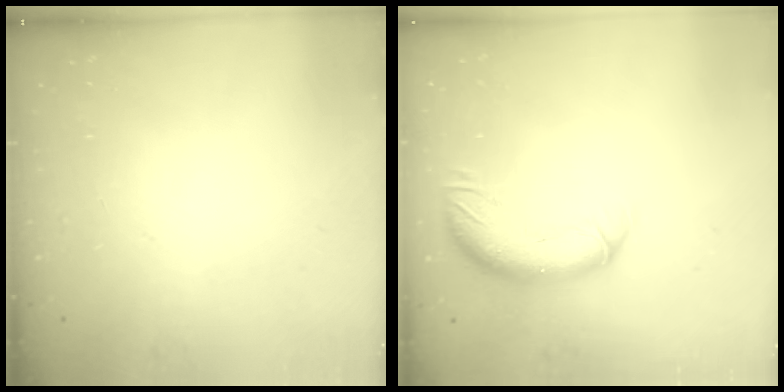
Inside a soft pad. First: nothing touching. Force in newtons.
{"total": 11.7, "press": 11.5, "slide": 2.1}